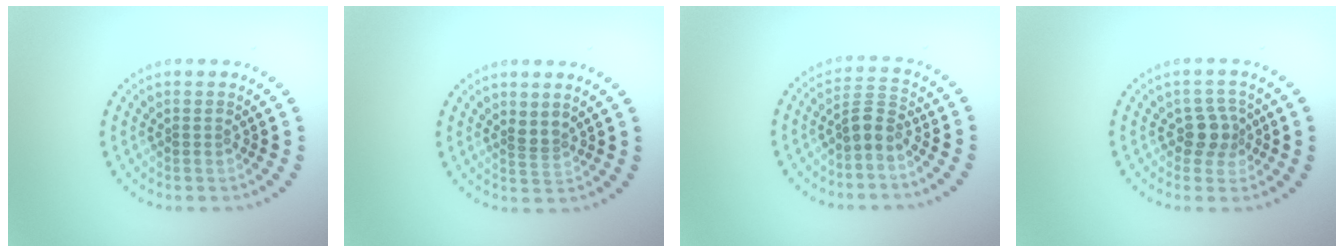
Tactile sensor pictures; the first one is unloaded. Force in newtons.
{"total": 1.2, "press": 0.7, "slide": 0.9}
{"total": 2.3, "press": 1.9, "slide": 1.3}
{"total": 2.5, "press": 2.0, "slide": 1.5}